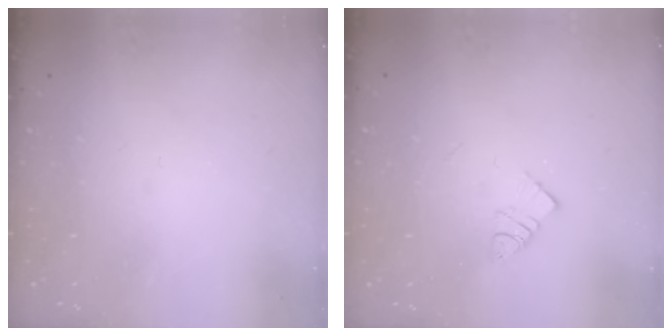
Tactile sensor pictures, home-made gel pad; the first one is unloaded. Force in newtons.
{"total": 5.6, "press": 5.6, "slide": 0.2}